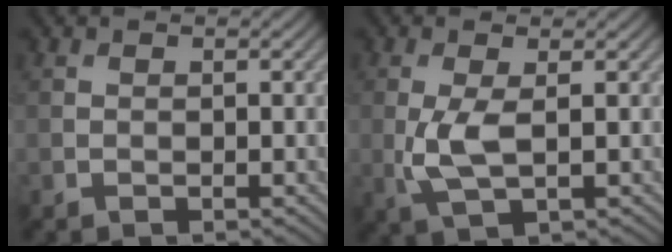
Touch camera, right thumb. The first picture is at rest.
{"total": 4.1, "force": [0.1, 1.3, 3.9], "torque": [-0.099, -0.004, 0.003]}